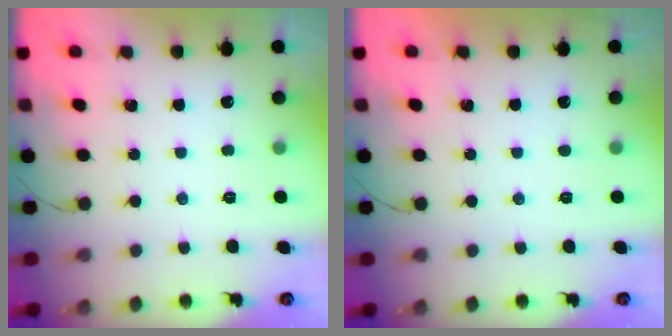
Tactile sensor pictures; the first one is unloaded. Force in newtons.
{"total": 0.9, "press": 0.9, "slide": 0.1}